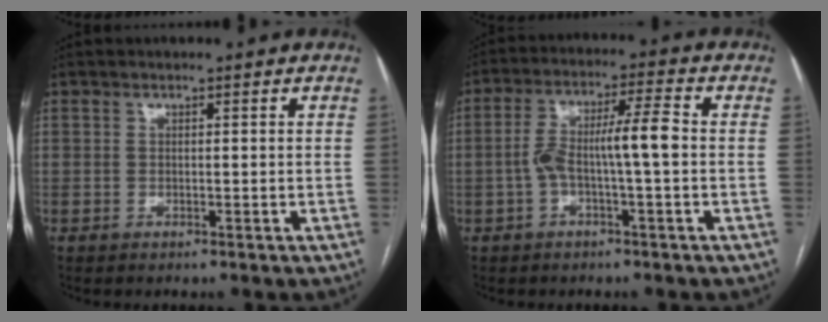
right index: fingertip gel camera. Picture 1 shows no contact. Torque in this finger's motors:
{"motor_torque": [0.44, 0.00, 0.23, 0.13]}